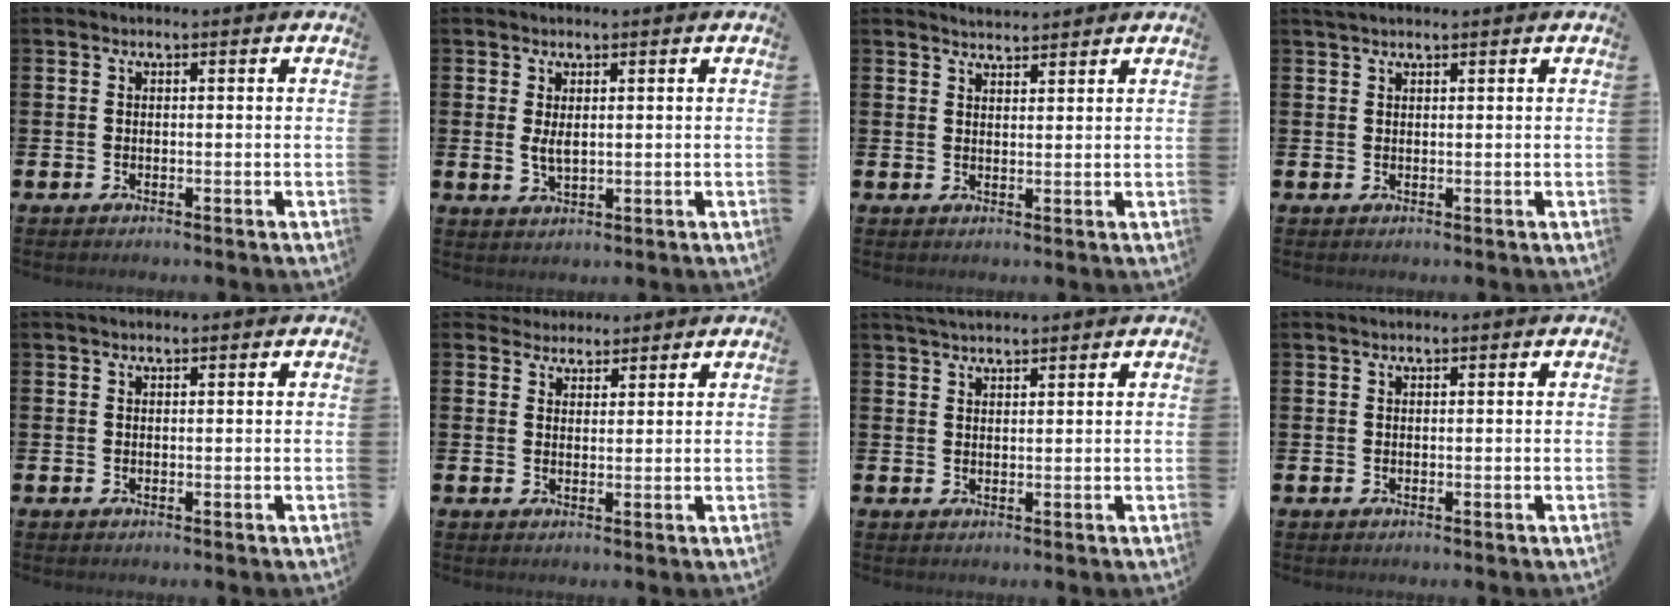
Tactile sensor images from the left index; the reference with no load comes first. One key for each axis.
{"total": 2.3, "fx": 1.0, "fy": 0.9, "fz": 1.9, "tx": -0.029, "ty": -0.002, "tz": 0.015}
{"total": 2.8, "fx": 2.8, "fy": 0.3, "fz": -0.1, "tx": -0.002, "ty": -0.012, "tz": 0.051}
{"total": 1.5, "fx": 1.4, "fy": 0.2, "fz": 0.5, "tx": -0.009, "ty": 0.003, "tz": 0.024}
{"total": 0.7, "fx": 0.7, "fy": 0.1, "fz": 0.3, "tx": -0.005, "ty": 0.002, "tz": 0.011}
{"total": 3.3, "fx": 3.1, "fy": 1.2, "fz": -0.1, "tx": -0.007, "ty": -0.009, "tz": 0.056}
{"total": 2.8, "fx": 2.7, "fy": 0.3, "fz": 0.5, "tx": -0.015, "ty": -0.005, "tz": 0.050}
{"total": 0.6, "fx": 0.6, "fy": 0.0, "fz": 0.1, "tx": 0.000, "ty": 0.001, "tz": 0.011}